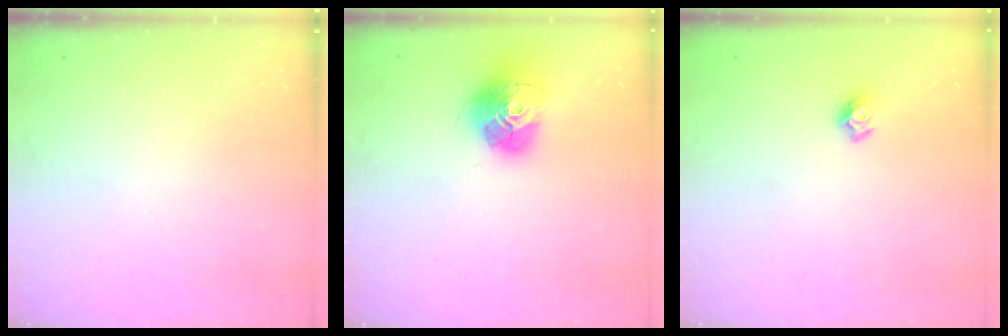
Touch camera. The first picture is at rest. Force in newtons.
{"total": 15.8, "press": 15.7, "slide": 1.6}
{"total": 7.0, "press": 7.0, "slide": 0.7}